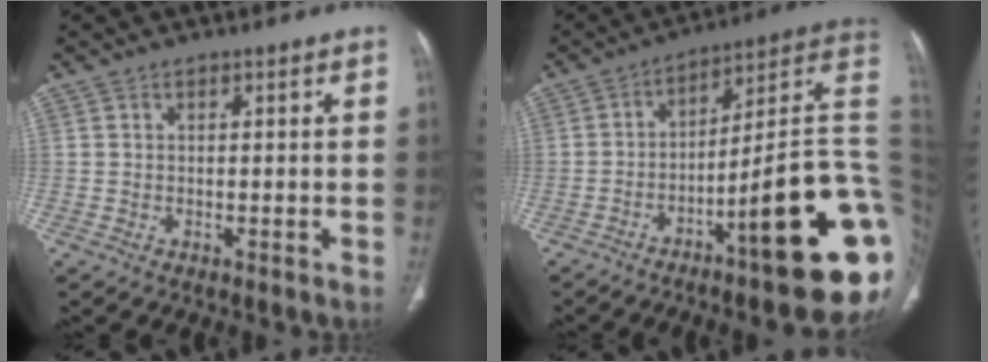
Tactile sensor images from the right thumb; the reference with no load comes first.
{"total": 24.3, "force": [-6.8, 4.0, 23.0], "torque": [-0.238, 0.044, -0.095]}